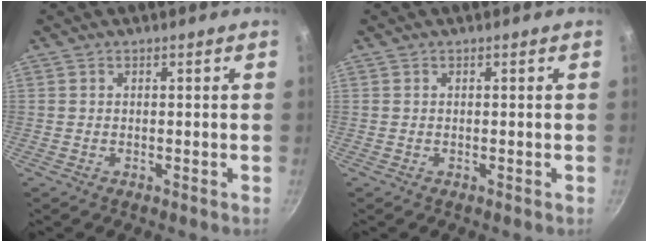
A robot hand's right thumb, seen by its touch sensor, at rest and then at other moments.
{"total": 0.0}